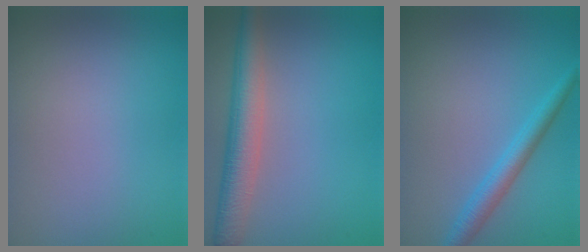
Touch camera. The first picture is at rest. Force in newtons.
{"total": 4.9, "press": 4.9, "slide": 0.3}
{"total": 2.7, "press": 2.7, "slide": 0.1}